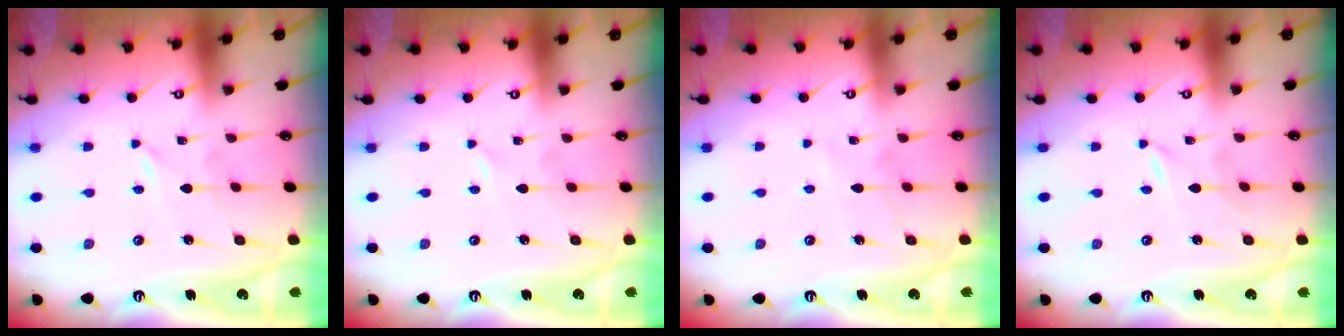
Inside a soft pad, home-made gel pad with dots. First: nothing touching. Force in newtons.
{"total": 0.0}
{"total": 3.9, "press": 3.9, "slide": 0.4}
{"total": 0.0}